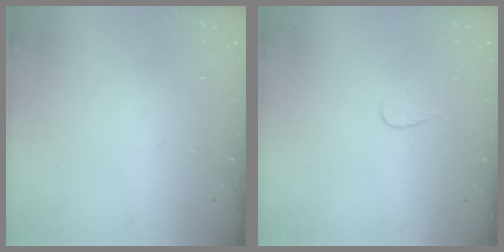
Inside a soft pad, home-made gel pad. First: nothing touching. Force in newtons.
{"total": 3.7, "press": 3.7, "slide": 0.4}